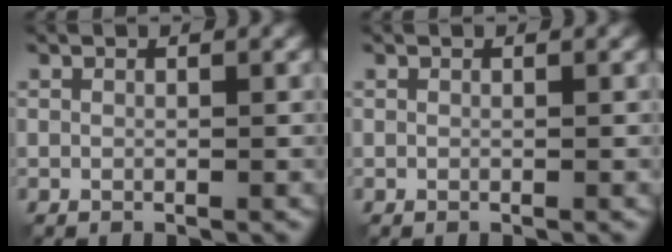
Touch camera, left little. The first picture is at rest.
{"total": 0.0}